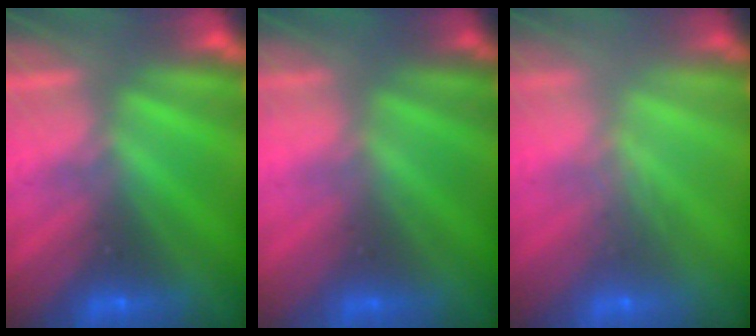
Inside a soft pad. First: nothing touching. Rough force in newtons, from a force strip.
{"total": 2.4}
{"total": 2.4}